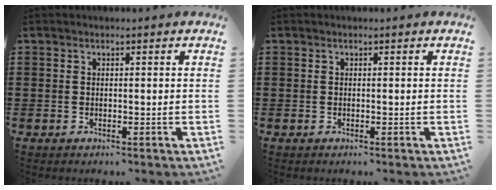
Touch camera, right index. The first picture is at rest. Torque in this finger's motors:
{"motor_torque": [0.98, 0.97, 0.00, 0.00]}